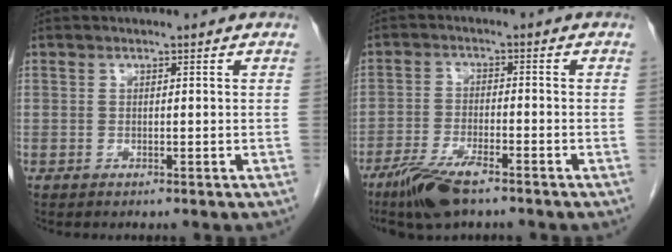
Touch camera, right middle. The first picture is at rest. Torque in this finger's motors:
{"motor_torque": [-0.03, -0.25, 0.07, 0.04]}